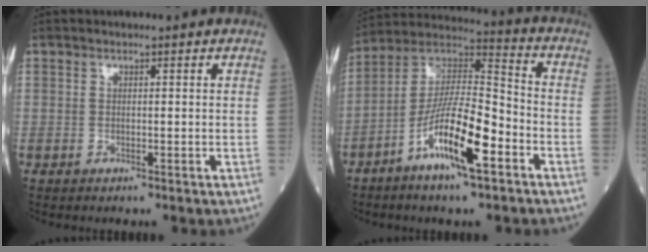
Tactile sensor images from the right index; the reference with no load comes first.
{"total": 14.5, "force": [-6.4, 2.6, 12.7], "torque": [-0.240, 0.002, -0.118]}